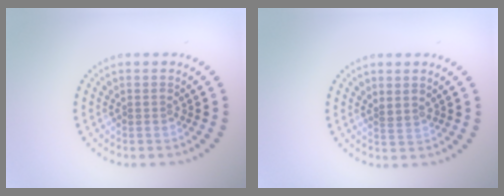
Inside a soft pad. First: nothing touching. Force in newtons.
{"total": 0.6, "press": 0.4, "slide": 0.5}